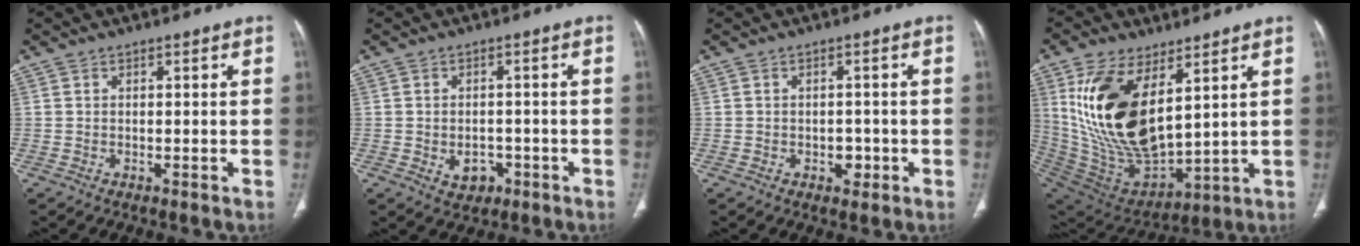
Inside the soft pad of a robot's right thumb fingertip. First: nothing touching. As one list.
[{"total": 4.1, "force": [-1.4, 3.1, 2.3], "torque": [-0.018, 0.009, -0.011]}, {"total": 2.6, "force": [-0.8, 1.9, 1.5], "torque": [-0.009, 0.004, -0.008]}, {"total": 21.7, "force": [7.1, 10.9, 17.4], "torque": [-0.322, -0.036, 0.156]}]